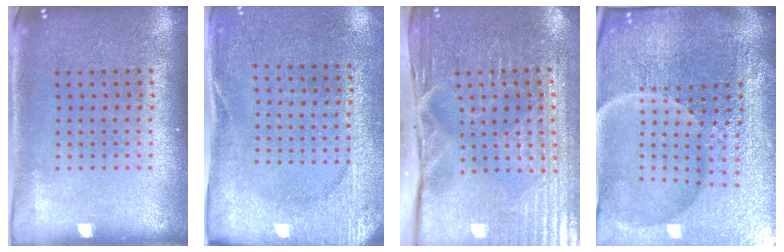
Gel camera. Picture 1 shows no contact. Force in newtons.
{"total": 2.6, "press": 2.4, "slide": 1.0}
{"total": 4.3, "press": 4.1, "slide": 1.0}
{"total": 5.9, "press": 5.4, "slide": 2.4}